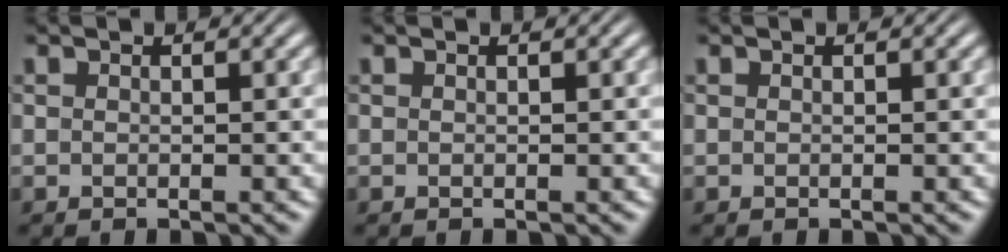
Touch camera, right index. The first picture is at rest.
{"total": 0.0}
{"total": 0.0}